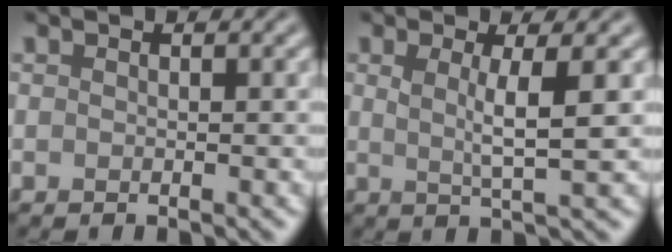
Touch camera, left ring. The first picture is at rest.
{"total": 3.4, "force": [0.6, 0.7, 3.2], "torque": [-0.051, -0.006, 0.009]}